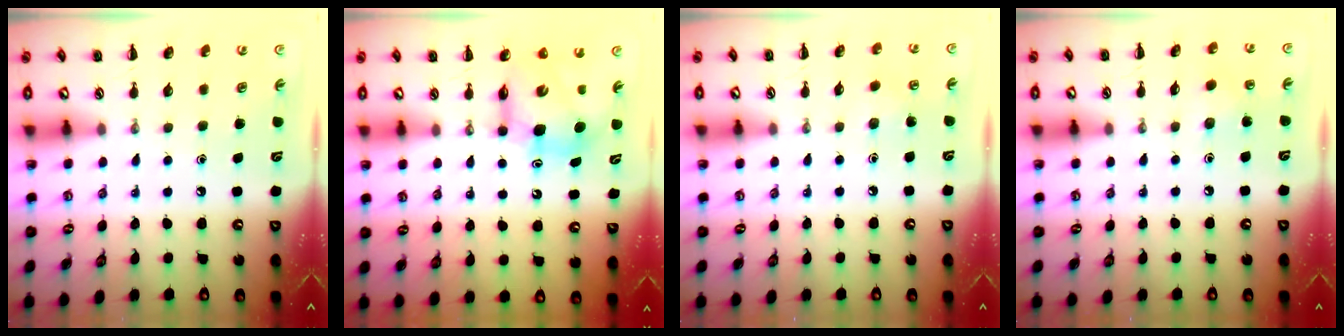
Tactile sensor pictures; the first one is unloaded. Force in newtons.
{"total": 8.2, "press": 7.9, "slide": 2.5}
{"total": 4.0, "press": 3.8, "slide": 1.1}
{"total": 3.6, "press": 3.4, "slide": 1.2}